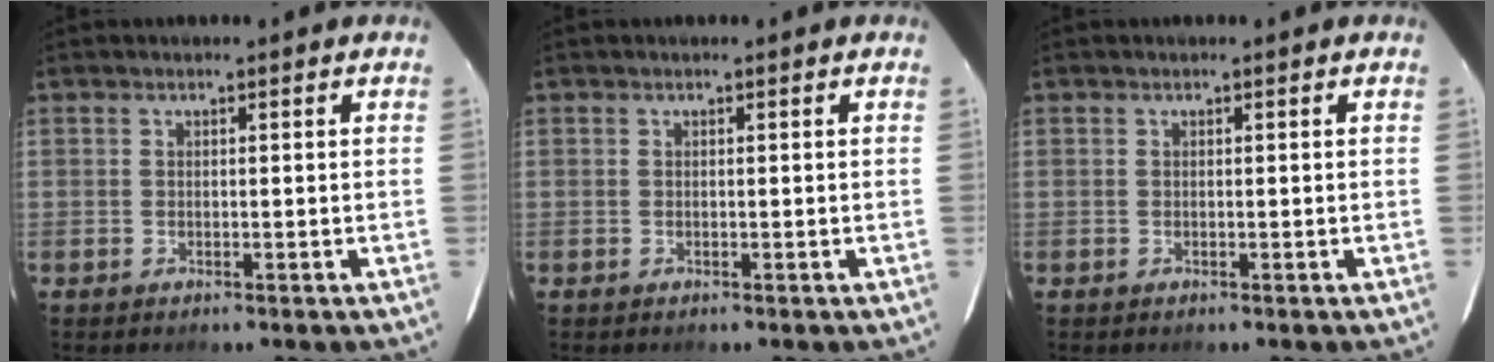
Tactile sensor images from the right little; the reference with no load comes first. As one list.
[{"total": 0.0}, {"total": 0.0}]